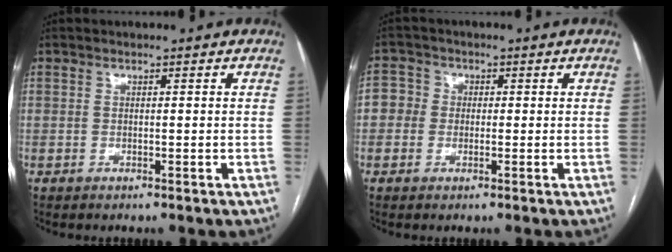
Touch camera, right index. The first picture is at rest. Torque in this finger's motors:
{"motor_torque": [0.27, 0.21, 0.23, 0.07]}